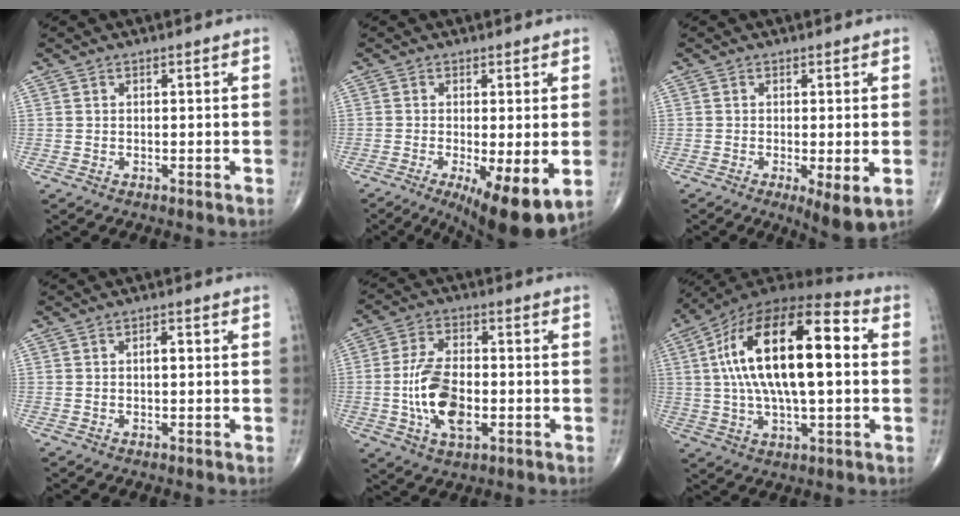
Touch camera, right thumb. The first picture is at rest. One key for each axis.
{"total": 11.7, "fx": -3.5, "fy": 3.2, "fz": 10.7, "tx": -0.163, "ty": -0.024, "tz": -0.047}
{"total": 5.8, "fx": -1.5, "fy": 1.3, "fz": 5.4, "tx": -0.093, "ty": -0.021, "tz": -0.025}
{"total": 1.7, "fx": 0.1, "fy": 0.8, "fz": 1.5, "tx": -0.020, "ty": 0.004, "tz": -0.001}
{"total": 12.1, "fx": -2.1, "fy": 6.2, "fz": 10.2, "tx": -0.191, "ty": 0.007, "tz": -0.038}
{"total": 24.5, "fx": 3.3, "fy": 10.3, "fz": 22.0, "tx": -0.395, "ty": 0.028, "tz": 0.044}